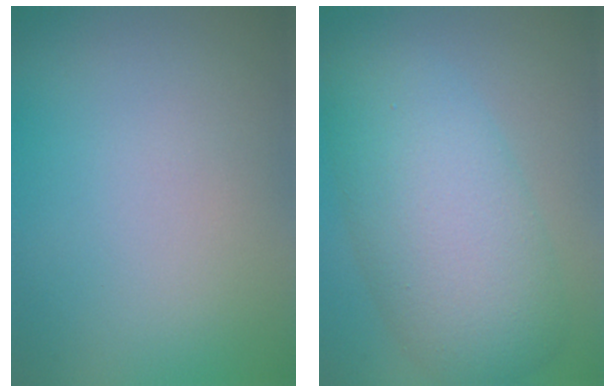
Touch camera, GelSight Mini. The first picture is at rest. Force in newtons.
{"total": 7.2, "press": 7.2, "slide": 0.3}